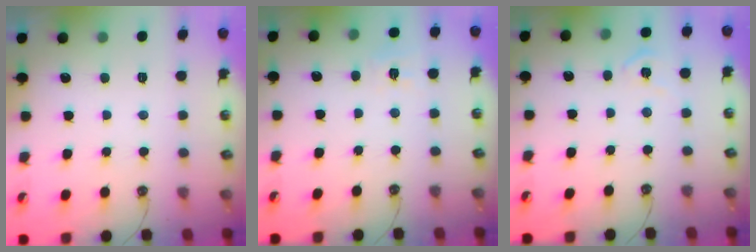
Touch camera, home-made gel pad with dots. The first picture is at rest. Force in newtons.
{"total": 7.3, "press": 7.3, "slide": 0.7}
{"total": 8.5, "press": 8.4, "slide": 0.9}